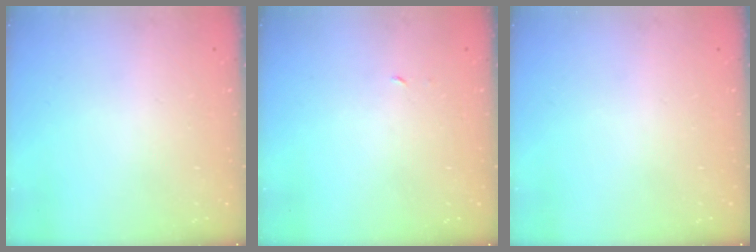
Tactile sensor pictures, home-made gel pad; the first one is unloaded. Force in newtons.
{"total": 1.8, "press": 1.8, "slide": 0.1}
{"total": 0.0}